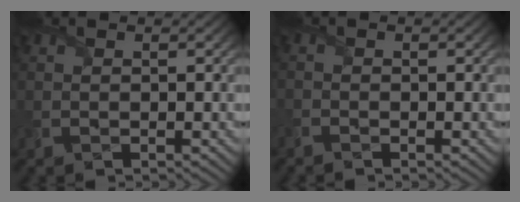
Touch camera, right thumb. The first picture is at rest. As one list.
[{"total": 1.2, "force": [-1.2, 0.1, 0.3], "torque": [-0.003, -0.002, -0.025]}]